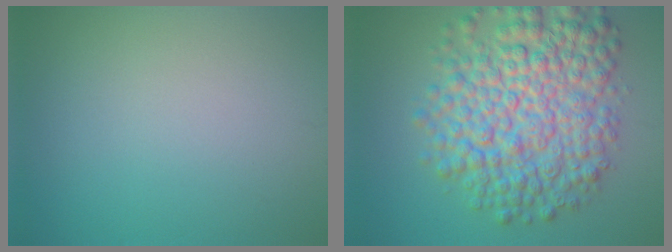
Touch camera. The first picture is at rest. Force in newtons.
{"total": 9.6, "press": 9.6, "slide": 0.2}